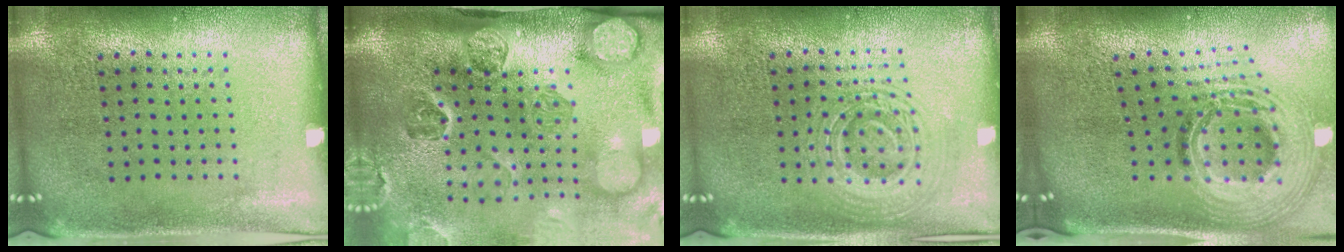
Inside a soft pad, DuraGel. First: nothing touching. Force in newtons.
{"total": 5.0, "press": 3.7, "slide": 3.5}
{"total": 2.8, "press": 2.8, "slide": 0.6}
{"total": 2.6, "press": 1.8, "slide": 1.8}